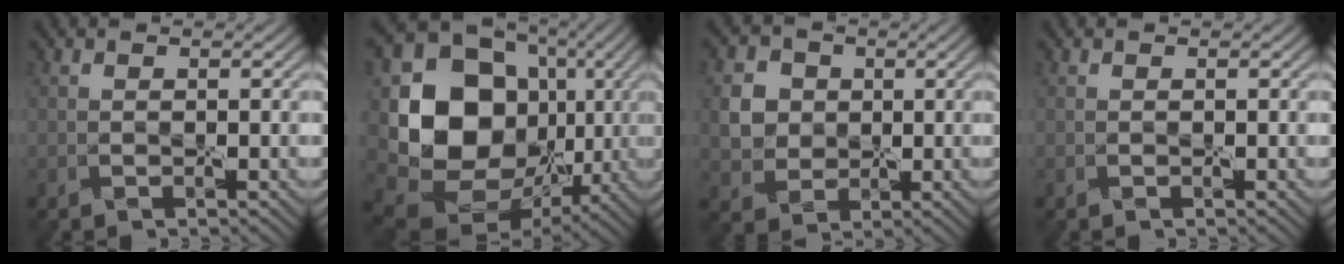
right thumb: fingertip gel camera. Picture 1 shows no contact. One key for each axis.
{"total": 15.6, "fx": 0.8, "fy": 13.1, "fz": 8.3, "tx": -0.172, "ty": -0.031, "tz": 0.018}
{"total": 4.0, "fx": 1.1, "fy": 3.8, "fz": 0.7, "tx": -0.031, "ty": 0.007, "tz": 0.009}
{"total": 0.0}